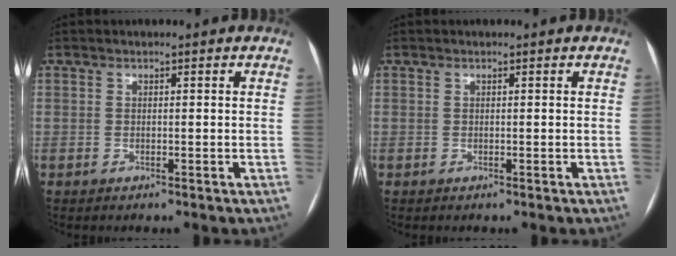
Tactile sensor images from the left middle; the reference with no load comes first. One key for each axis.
{"total": 0.0}